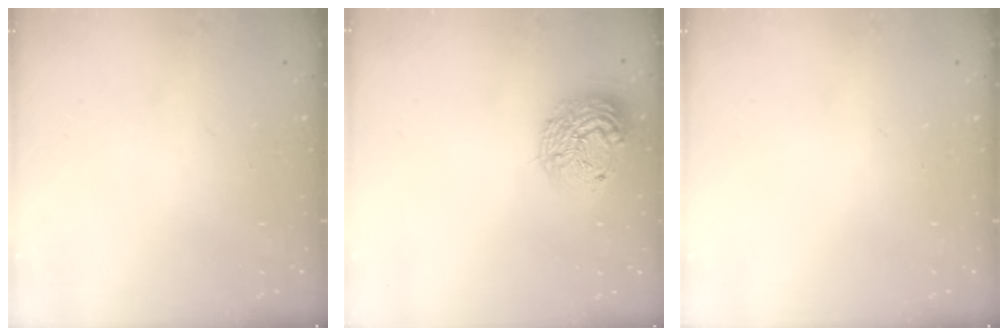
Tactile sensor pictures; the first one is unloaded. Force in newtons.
{"total": 15.1, "press": 15.0, "slide": 1.0}
{"total": 0.0}